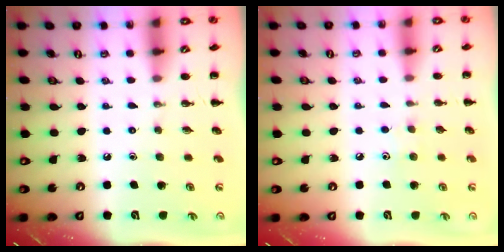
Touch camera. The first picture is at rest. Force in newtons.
{"total": 4.2, "press": 4.0, "slide": 1.2}